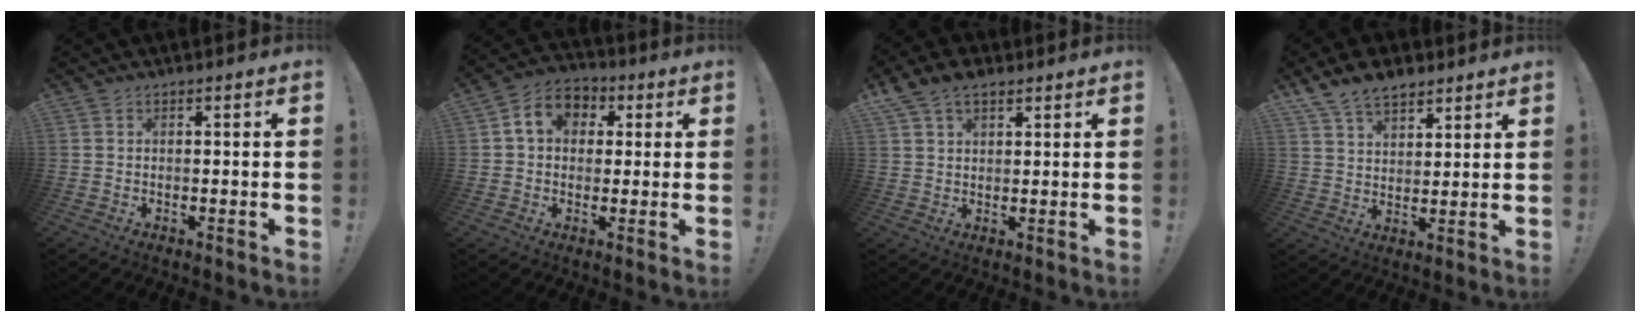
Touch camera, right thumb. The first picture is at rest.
{"total": 9.2, "force": [2.4, 7.3, 5.0], "torque": [-0.077, 0.006, 0.050]}
{"total": 6.6, "force": [4.3, 3.7, 3.4], "torque": [-0.063, -0.010, 0.085]}
{"total": 9.5, "force": [7.3, 5.0, 3.5], "torque": [-0.065, -0.036, 0.142]}